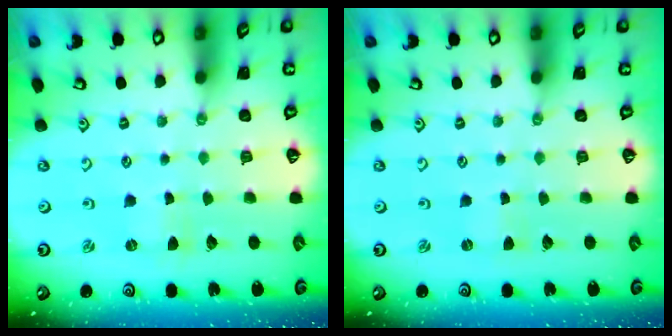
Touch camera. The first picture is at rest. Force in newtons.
{"total": 0.0}